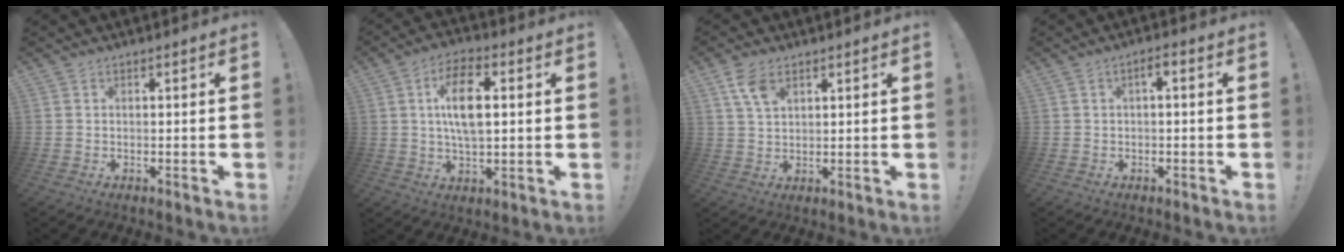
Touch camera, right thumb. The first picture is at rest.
{"total": 12.3, "force": [2.4, 6.2, 10.4], "torque": [-0.180, 0.006, 0.039]}
{"total": 6.4, "force": [3.6, 3.4, 4.1], "torque": [-0.069, -0.012, 0.067]}
{"total": 2.2, "force": [-0.8, 0.5, 2.0], "torque": [-0.037, 0.008, -0.015]}